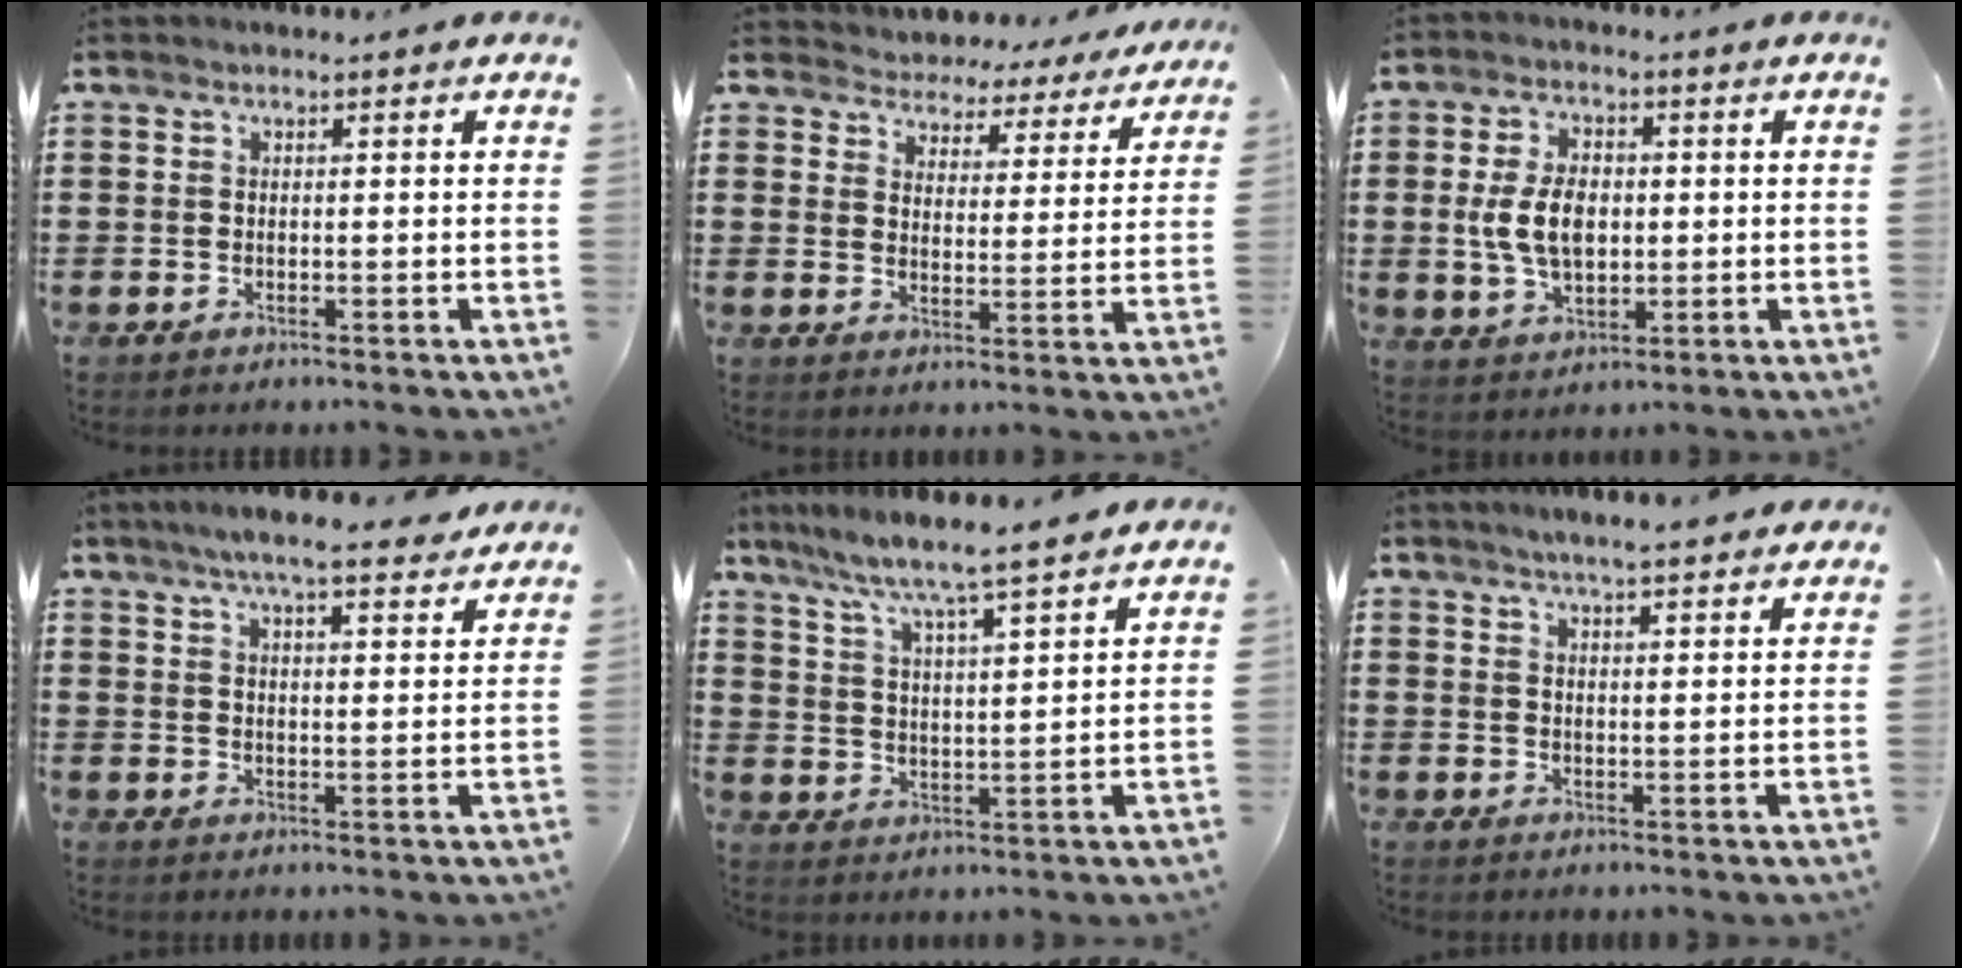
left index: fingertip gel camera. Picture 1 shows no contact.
{"total": 4.2, "force": [4.2, 0.6, -0.6], "torque": [-0.017, -0.032, 0.069]}
{"total": 7.3, "force": [0.3, 4.4, 5.7], "torque": [-0.127, 0.005, -0.003]}
{"total": 6.4, "force": [5.6, 0.7, 3.1], "torque": [-0.068, -0.015, 0.099]}
{"total": 5.5, "force": [5.0, -0.6, 2.3], "torque": [-0.069, -0.038, 0.078]}
{"total": 3.7, "force": [3.5, -0.1, 1.2], "torque": [-0.032, -0.007, 0.063]}